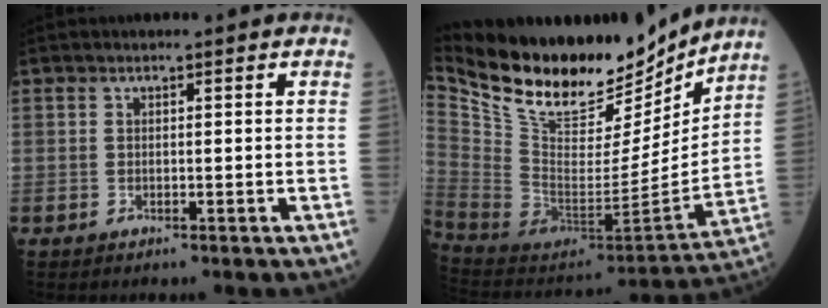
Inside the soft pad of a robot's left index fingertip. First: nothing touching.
{"total": 25.0, "force": [20.5, 8.6, 11.5], "torque": [-0.226, -0.026, 0.344]}